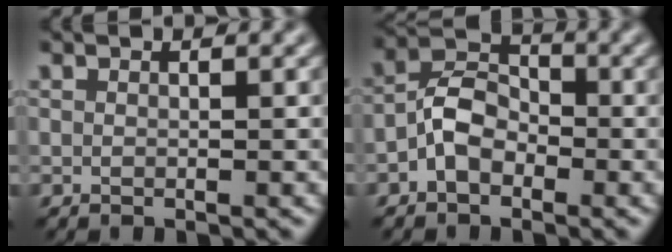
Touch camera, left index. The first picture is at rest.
{"total": 3.7, "force": [-1.6, 2.4, 2.3], "torque": [-0.039, 0.015, -0.039]}